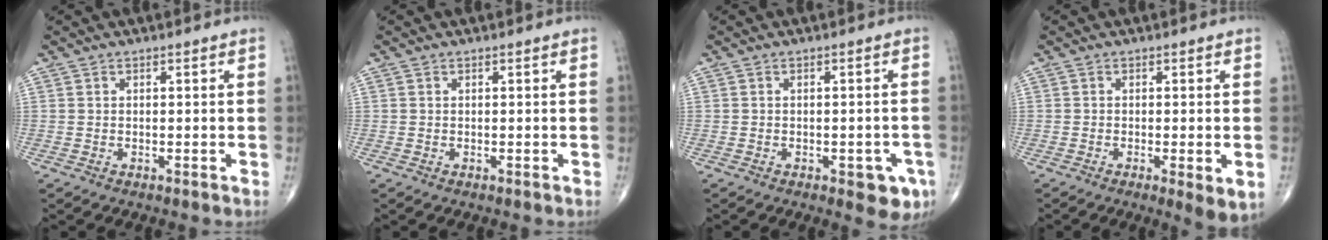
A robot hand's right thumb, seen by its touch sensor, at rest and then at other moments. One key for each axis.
{"total": 0.0}
{"total": 5.5, "fx": -2.5, "fy": 2.5, "fz": 4.2, "tx": -0.026, "ty": 0.005, "tz": -0.025}
{"total": 4.5, "fx": -1.3, "fy": 0.9, "fz": 4.2, "tx": -0.067, "ty": -0.015, "tz": -0.022}